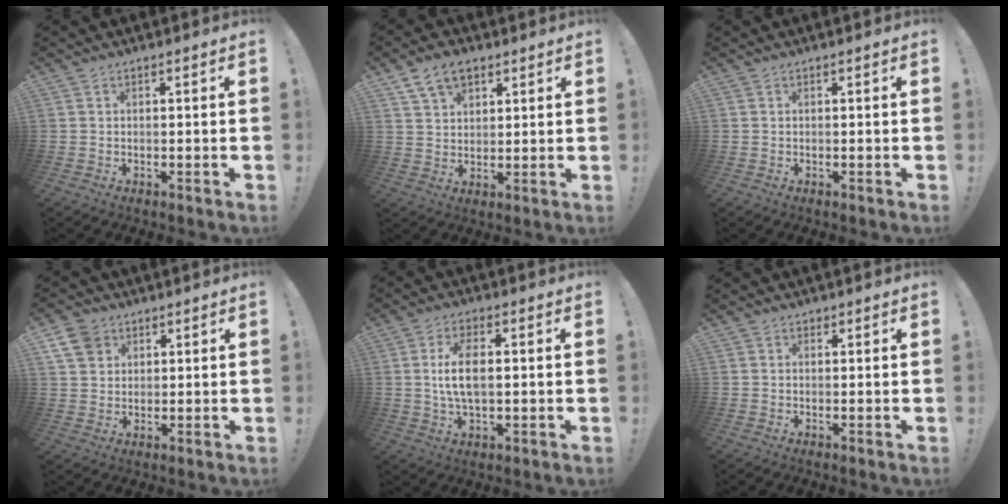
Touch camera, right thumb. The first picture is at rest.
{"total": 8.4, "force": [5.1, 5.2, 4.1], "torque": [-0.066, -0.013, 0.097]}
{"total": 0.0}
{"total": 7.5, "force": [4.2, 5.6, 2.7], "torque": [-0.045, -0.017, 0.085]}
{"total": 8.8, "force": [0.6, 4.2, 7.7], "torque": [-0.139, -0.004, 0.007]}
{"total": 0.8, "force": [0.5, 0.6, 0.1], "torque": [0.003, -0.002, 0.009]}